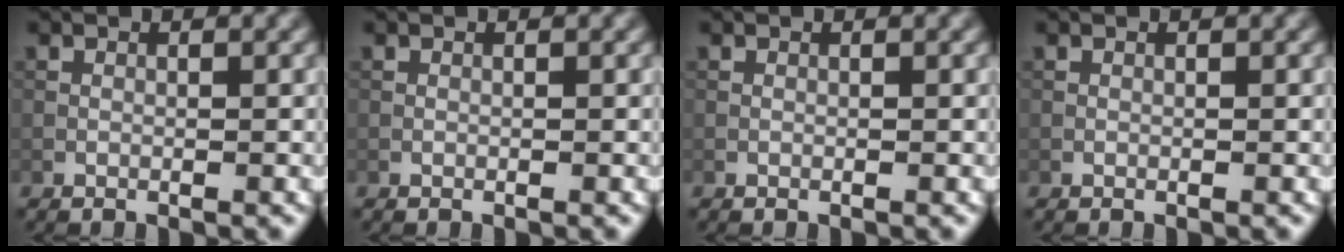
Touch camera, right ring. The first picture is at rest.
{"total": 0.0}
{"total": 0.0}
{"total": 0.0}